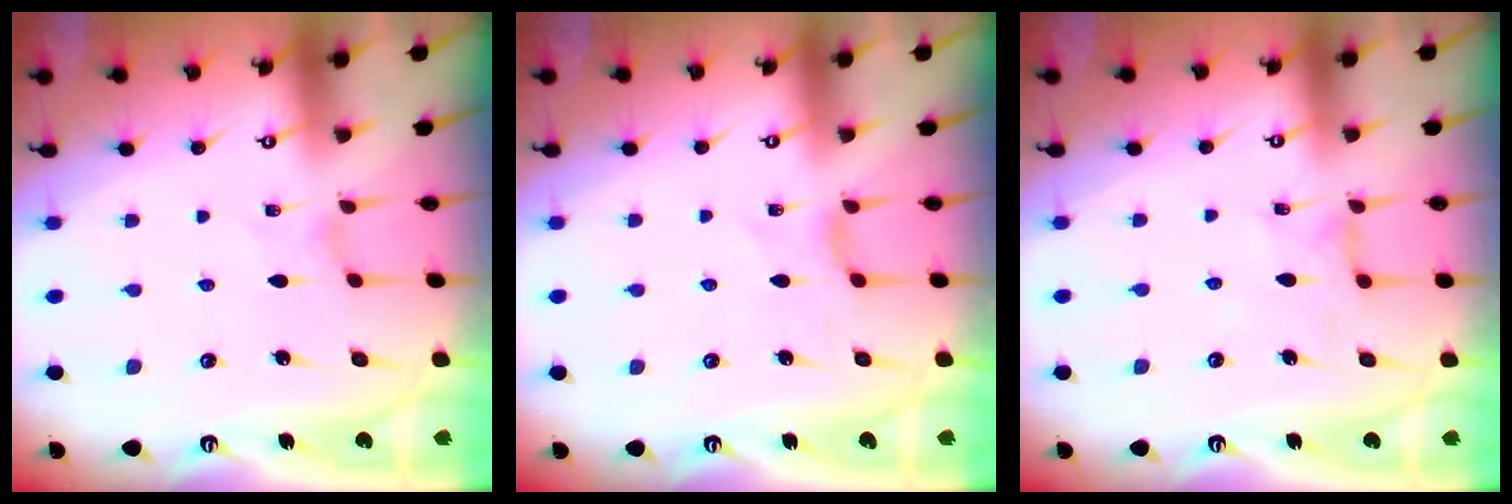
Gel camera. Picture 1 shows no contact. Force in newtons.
{"total": 2.4, "press": 2.4, "slide": 0.5}
{"total": 2.8, "press": 2.8, "slide": 0.4}